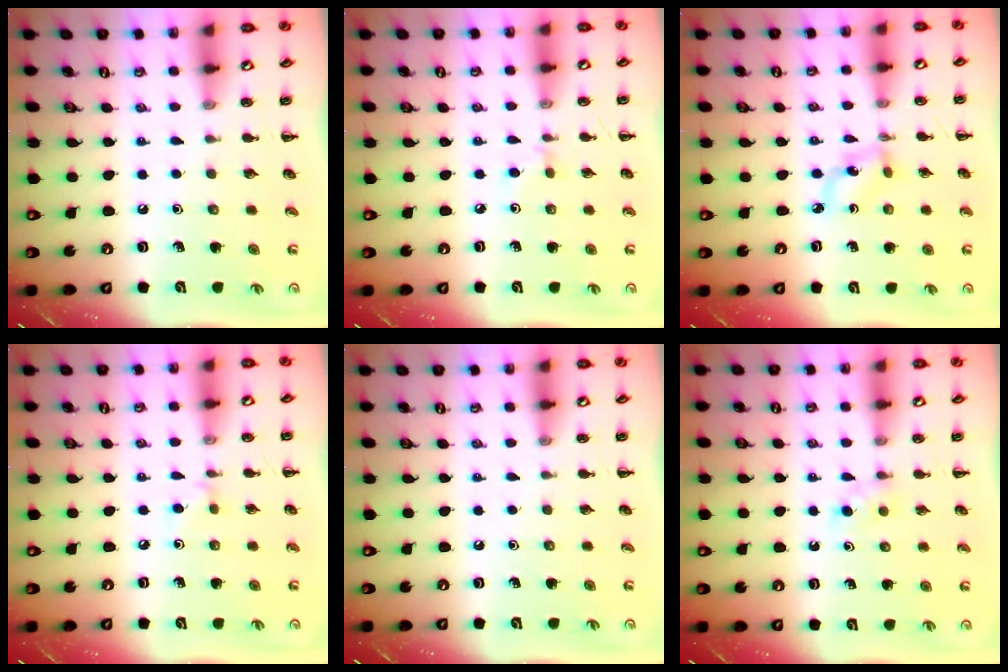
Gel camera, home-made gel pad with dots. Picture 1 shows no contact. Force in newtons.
{"total": 2.8, "press": 2.6, "slide": 1.1}
{"total": 2.8, "press": 2.7, "slide": 0.8}
{"total": 3.9, "press": 3.7, "slide": 1.2}
{"total": 0.0}
{"total": 2.7, "press": 2.5, "slide": 1.0}